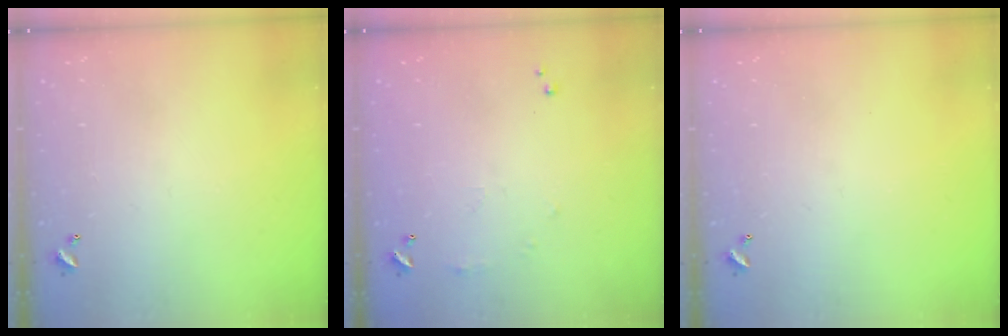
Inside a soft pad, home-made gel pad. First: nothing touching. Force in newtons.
{"total": 5.4, "press": 5.3, "slide": 0.6}
{"total": 0.0}